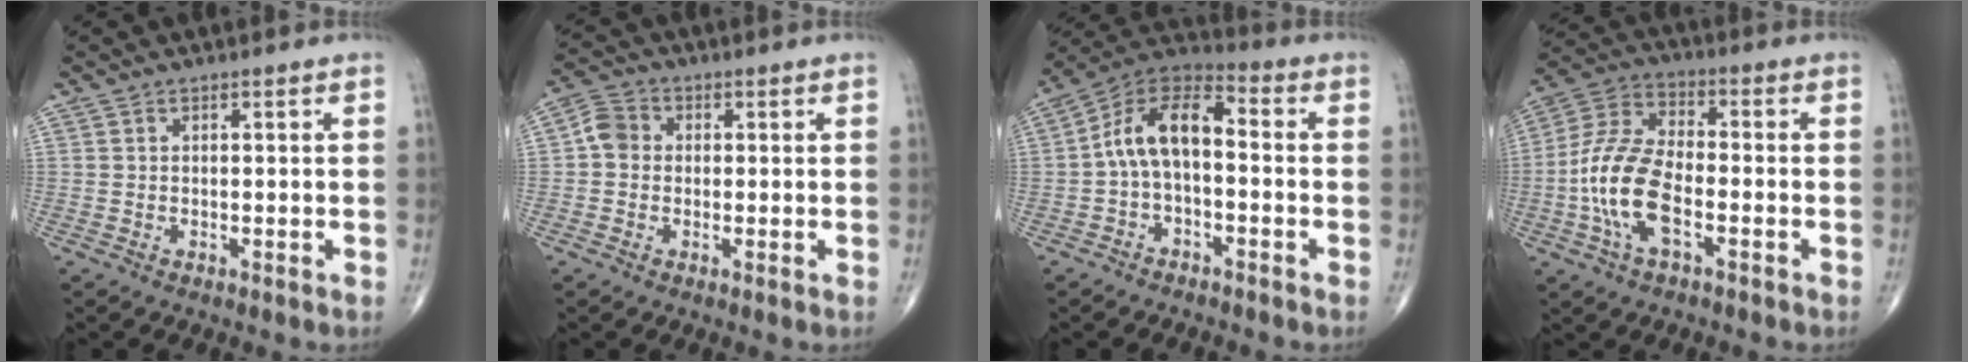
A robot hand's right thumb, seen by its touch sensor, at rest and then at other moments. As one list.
[{"total": 4.5, "force": [0.0, 3.9, 2.2], "torque": [-0.030, 0.012, -0.010]}, {"total": 10.9, "force": [-0.8, 5.9, 9.1], "torque": [-0.157, 0.046, -0.028]}, {"total": 13.6, "force": [-3.7, 6.6, 11.3], "torque": [-0.238, 0.029, -0.076]}]